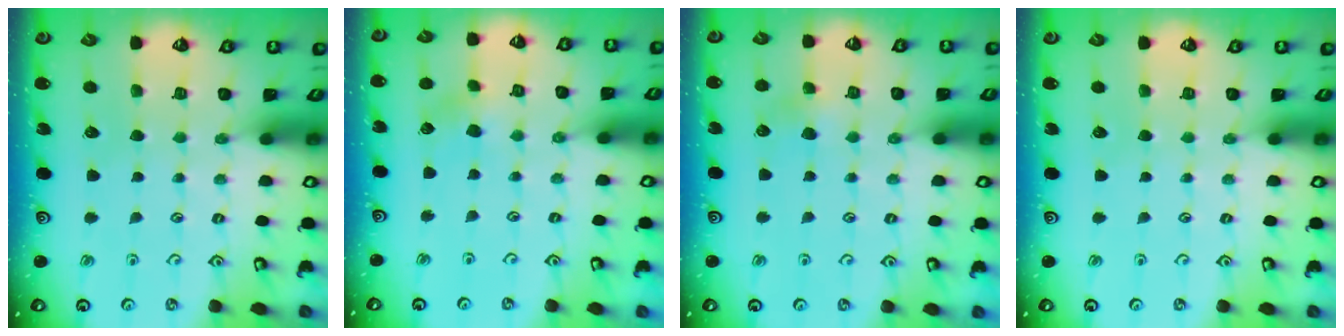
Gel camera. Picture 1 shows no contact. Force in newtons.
{"total": 1.8, "press": 1.8, "slide": 0.3}
{"total": 2.4, "press": 2.4, "slide": 0.4}
{"total": 0.0}